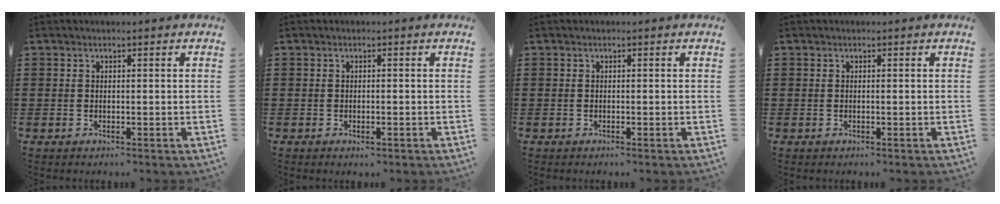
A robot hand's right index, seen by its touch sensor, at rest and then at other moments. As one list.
[{"total": 0.7, "force": [-0.5, 0.3, 0.4], "torque": [-0.011, -0.002, -0.009]}, {"total": 0.0}, {"total": 0.0}]